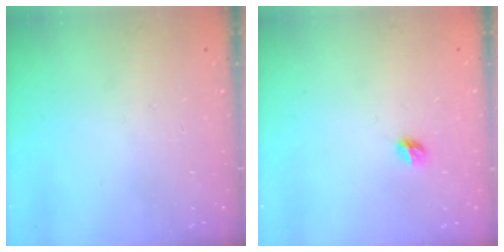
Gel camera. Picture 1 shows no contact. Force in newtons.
{"total": 4.4, "press": 4.4, "slide": 0.5}